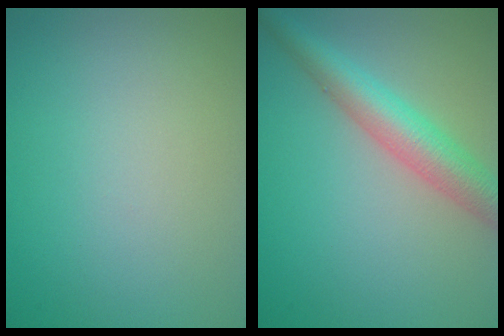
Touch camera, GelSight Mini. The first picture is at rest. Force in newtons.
{"total": 5.2, "press": 5.2, "slide": 0.1}